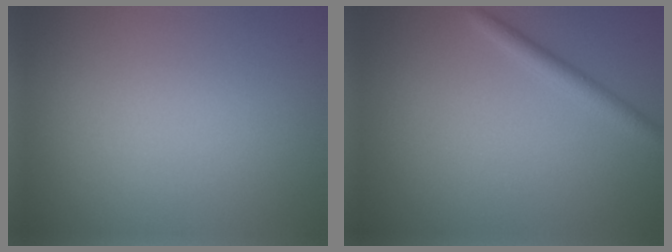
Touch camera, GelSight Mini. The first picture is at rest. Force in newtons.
{"total": 1.9, "press": 1.9, "slide": 0.1}